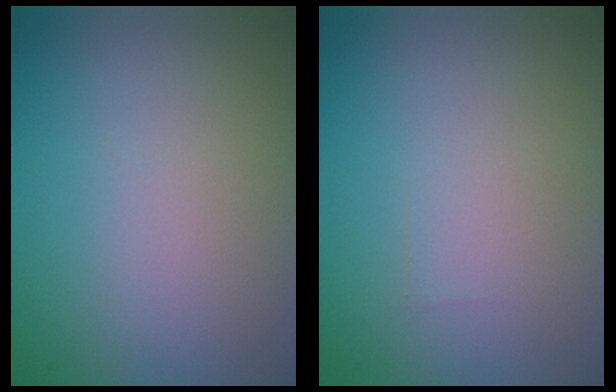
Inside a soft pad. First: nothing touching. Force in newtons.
{"total": 0.0}